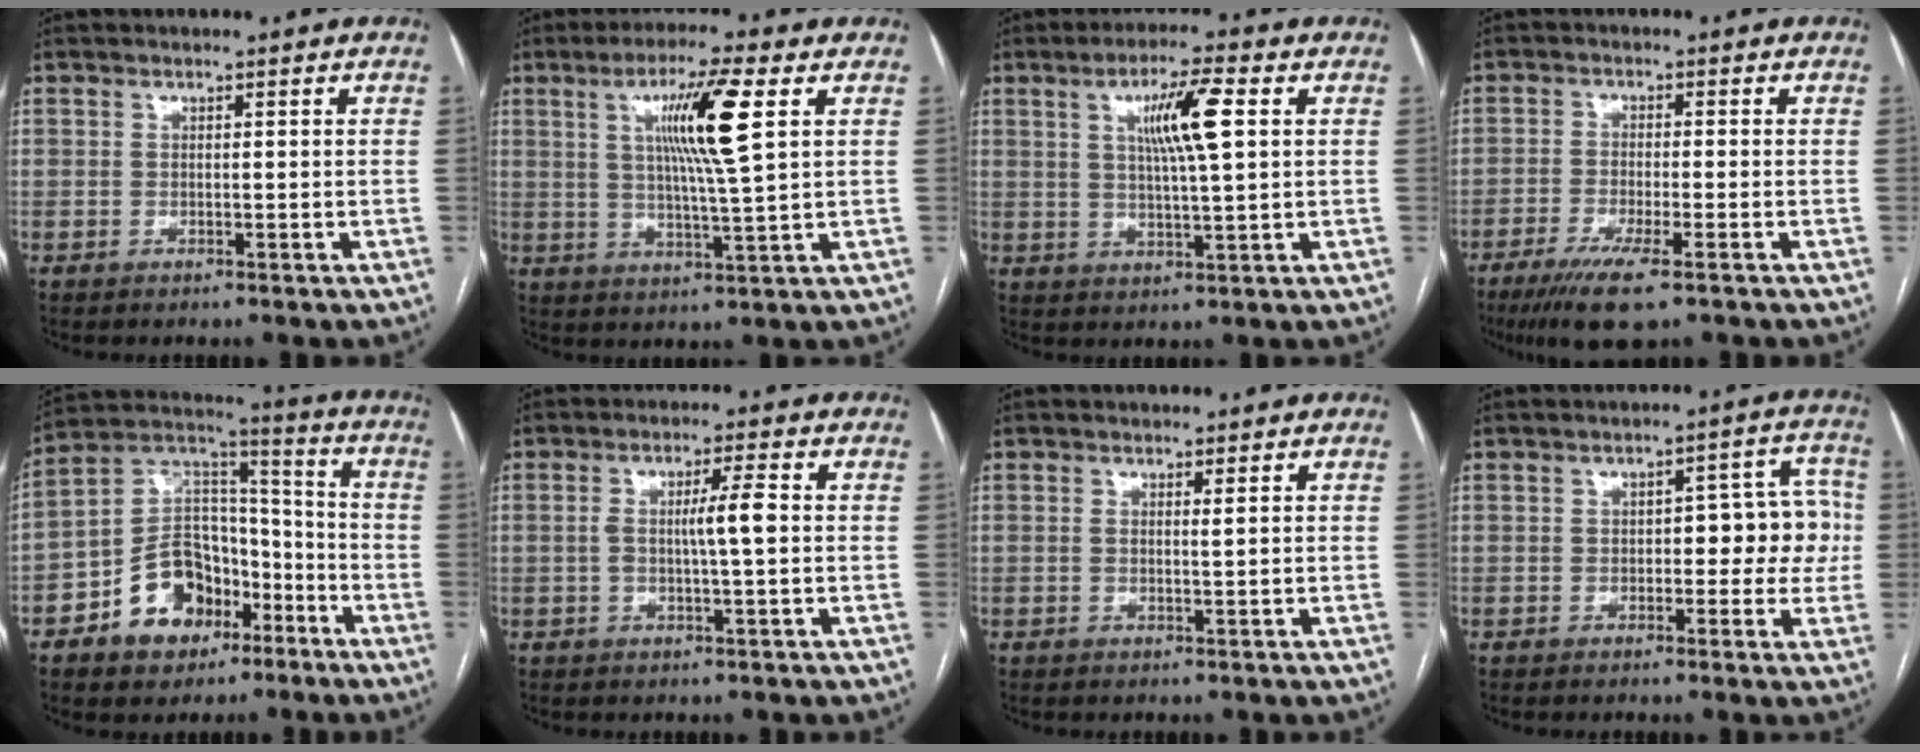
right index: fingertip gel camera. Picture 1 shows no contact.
{"total": 10.8, "force": [3.4, -0.4, 10.2], "torque": [-0.182, 0.001, 0.058]}
{"total": 8.5, "force": [2.5, 0.5, 8.1], "torque": [-0.145, 0.005, 0.041]}
{"total": 7.9, "force": [-5.1, 0.8, 6.0], "torque": [-0.105, -0.021, -0.083]}
{"total": 14.0, "force": [-6.8, 9.8, 7.4], "torque": [-0.137, 0.038, -0.113]}
{"total": 4.7, "force": [0.1, 0.0, 4.7], "torque": [-0.084, 0.003, 0.000]}
{"total": 0.7, "force": [0.4, -0.1, 0.6], "torque": [-0.014, -0.004, 0.007]}
{"total": 7.6, "force": [-0.1, 3.5, 6.7], "torque": [-0.069, 0.034, -0.001]}